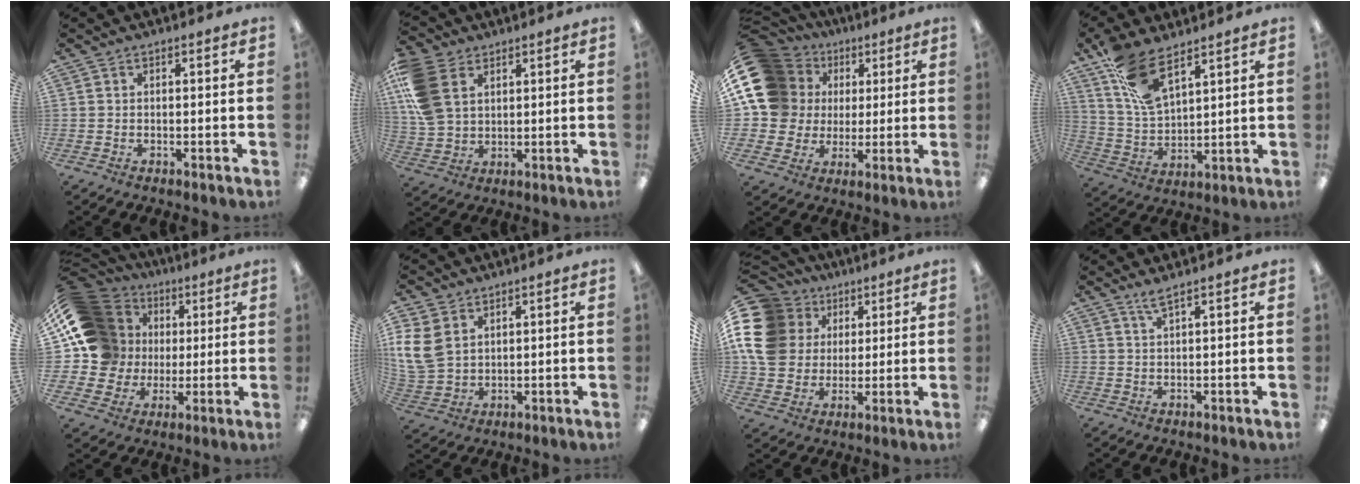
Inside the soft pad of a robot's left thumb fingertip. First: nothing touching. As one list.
[{"total": 13.0, "force": [4.8, 9.3, 7.7], "torque": [-0.199, 0.005, 0.091]}, {"total": 17.3, "force": [5.2, 15.0, 6.8], "torque": [-0.133, -0.018, 0.118]}, {"total": 12.3, "force": [8.6, 4.8, 7.4], "torque": [-0.155, -0.034, 0.162]}, {"total": 18.3, "force": [4.2, 16.3, 7.2], "torque": [-0.145, -0.016, 0.110]}, {"total": 9.5, "force": [3.4, 7.3, 5.0], "torque": [-0.136, -0.002, 0.068]}, {"total": 18.2, "force": [5.5, 15.0, 8.8], "torque": [-0.191, -0.011, 0.107]}, {"total": 2.4, "force": [1.9, -0.1, 1.4], "torque": [-0.033, -0.001, 0.034]}]